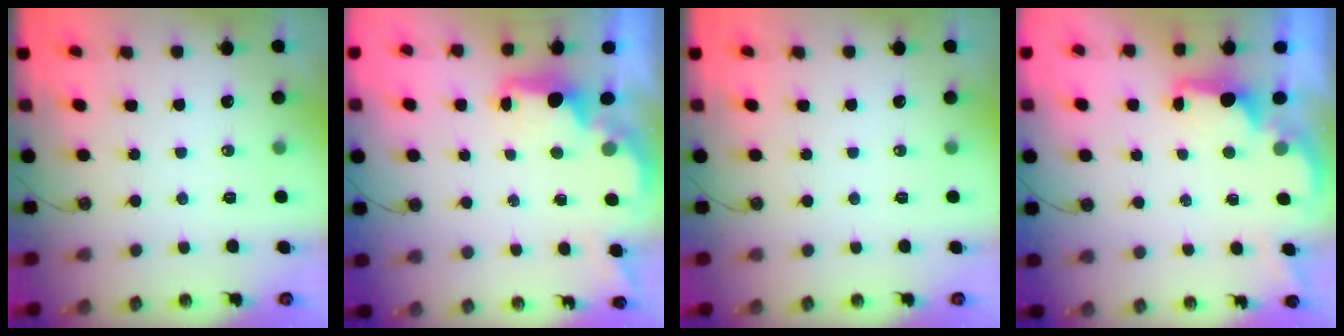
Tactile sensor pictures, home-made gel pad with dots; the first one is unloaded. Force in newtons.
{"total": 1.8, "press": 1.7, "slide": 0.6}
{"total": 0.0}
{"total": 1.9, "press": 1.7, "slide": 0.8}